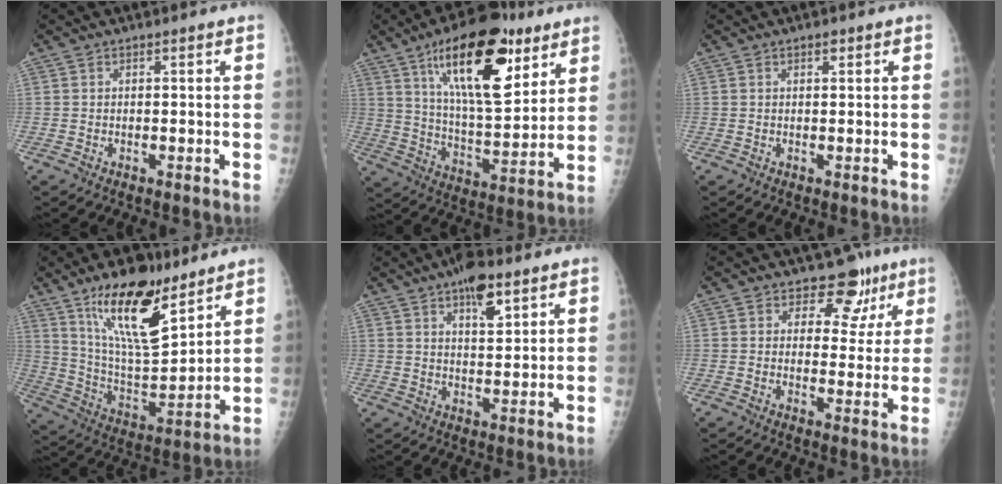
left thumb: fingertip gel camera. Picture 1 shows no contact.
{"total": 22.9, "force": [11.7, 9.1, 17.5], "torque": [-0.245, -0.047, 0.196]}
{"total": 0.9, "force": [0.5, 0.4, 0.6], "torque": [-0.005, -0.001, 0.007]}
{"total": 18.6, "force": [11.9, 6.8, 12.6], "torque": [-0.180, -0.072, 0.219]}
{"total": 8.0, "force": [4.7, 3.2, 5.6], "torque": [-0.070, -0.021, 0.072]}
{"total": 8.4, "force": [5.4, 6.0, 2.4], "torque": [0.014, -0.022, 0.058]}